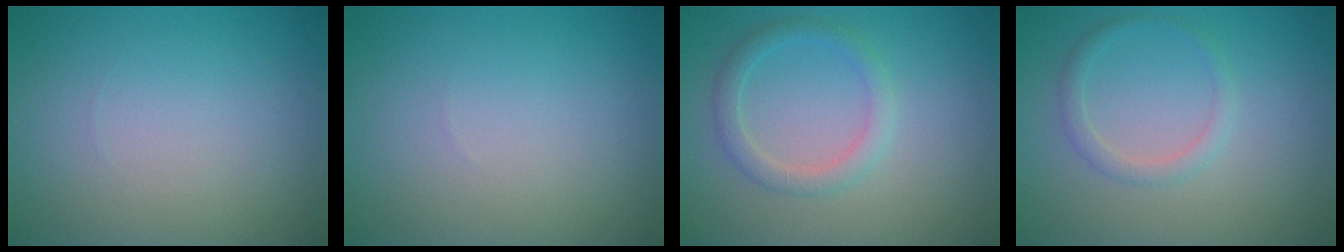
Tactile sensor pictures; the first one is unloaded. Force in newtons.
{"total": 0.0}
{"total": 2.2, "press": 2.1, "slide": 0.2}
{"total": 1.5, "press": 1.5, "slide": 0.0}